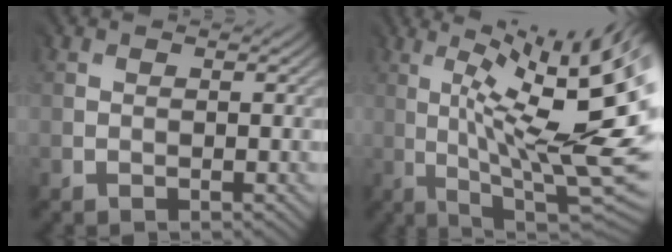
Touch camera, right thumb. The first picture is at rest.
{"total": 17.0, "force": [1.2, 3.6, 16.5], "torque": [-0.222, 0.014, 0.041]}